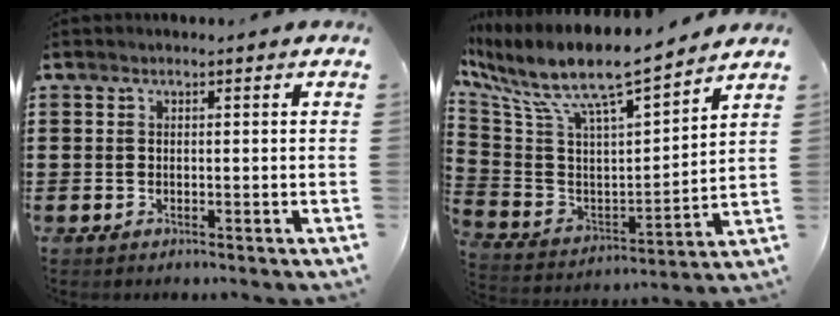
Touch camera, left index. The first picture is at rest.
{"total": 9.8, "force": [7.9, 1.8, 5.5], "torque": [-0.143, -0.060, 0.131]}